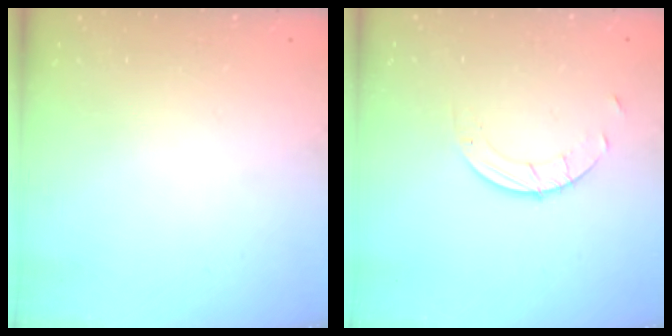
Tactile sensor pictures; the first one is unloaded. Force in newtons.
{"total": 2.5, "press": 2.5, "slide": 0.2}